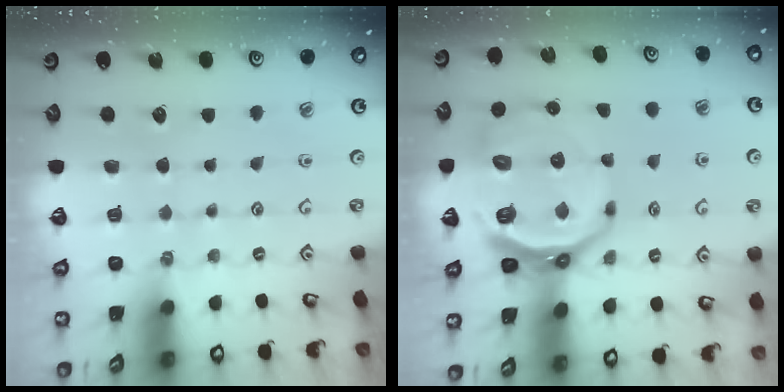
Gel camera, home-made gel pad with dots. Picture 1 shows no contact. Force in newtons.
{"total": 17.3, "press": 16.8, "slide": 4.4}